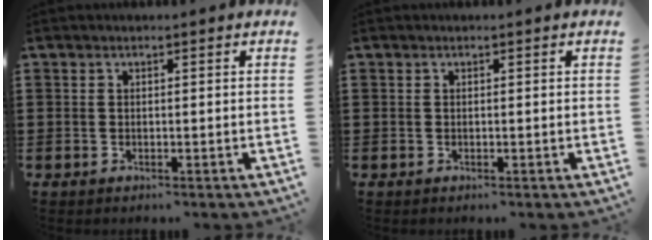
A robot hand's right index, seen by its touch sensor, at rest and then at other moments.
{"total": 0.0}